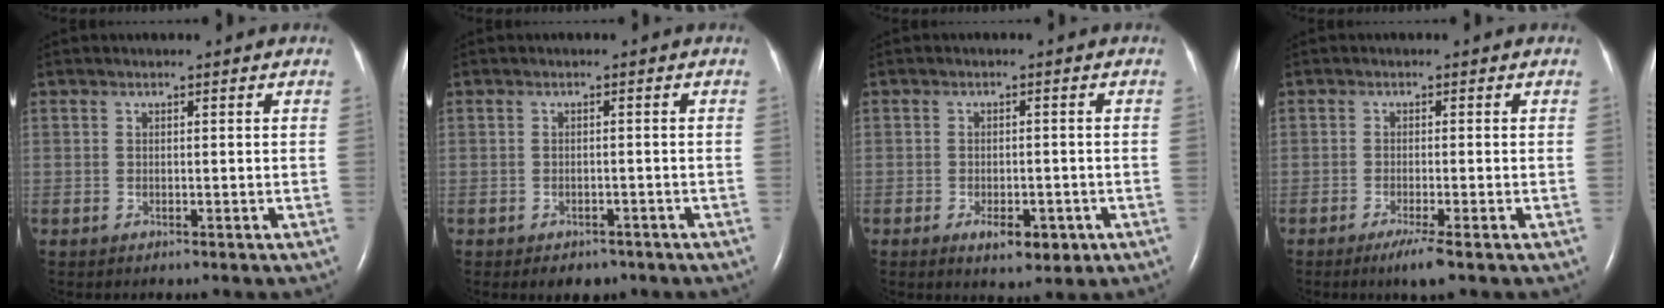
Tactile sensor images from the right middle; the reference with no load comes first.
{"total": 3.1, "force": [-2.3, 1.8, 1.0], "torque": [-0.008, 0.002, -0.023]}
{"total": 4.5, "force": [-2.1, 2.3, 3.3], "torque": [-0.044, 0.001, -0.019]}
{"total": 3.3, "force": [-2.1, -0.2, 2.5], "torque": [-0.046, -0.011, -0.038]}